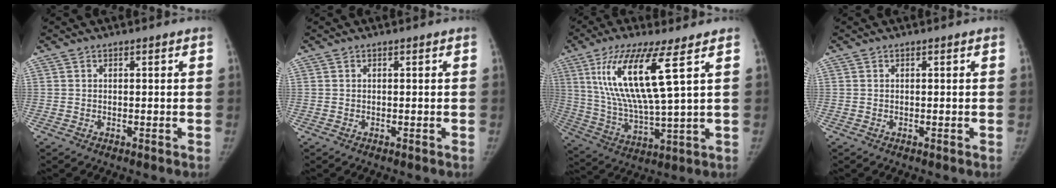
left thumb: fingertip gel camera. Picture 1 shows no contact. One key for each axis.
{"total": 0.0}
{"total": 16.1, "fx": 6.5, "fy": 2.7, "fz": 14.5, "tx": -0.304, "ty": -0.033, "tz": 0.128}
{"total": 0.0}